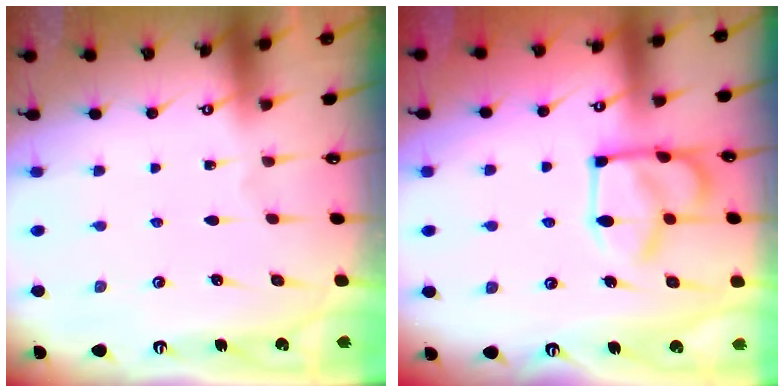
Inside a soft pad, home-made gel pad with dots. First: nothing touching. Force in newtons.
{"total": 14.1, "press": 14.1, "slide": 0.9}